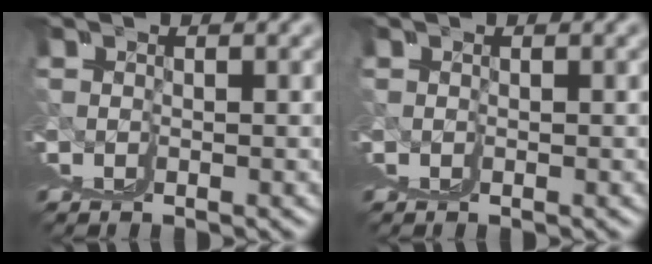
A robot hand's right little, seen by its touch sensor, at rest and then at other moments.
{"total": 0.0}